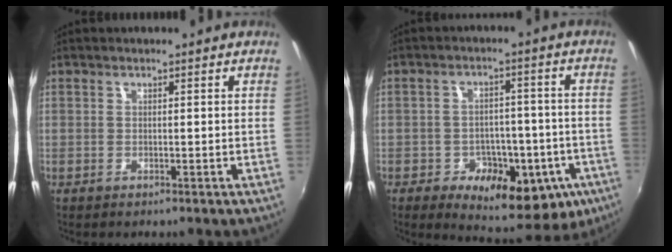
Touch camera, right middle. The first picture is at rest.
{"total": 16.0, "force": [-6.8, 10.2, 10.3], "torque": [-0.169, -0.007, -0.079]}